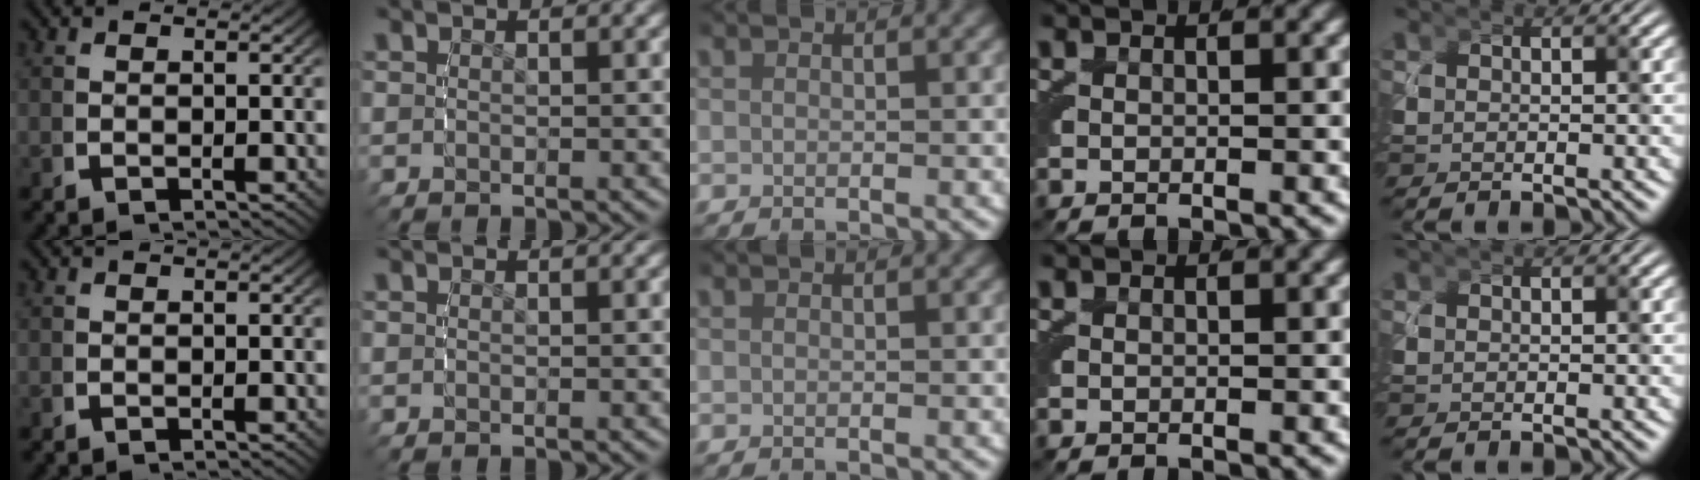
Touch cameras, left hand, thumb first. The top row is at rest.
{}